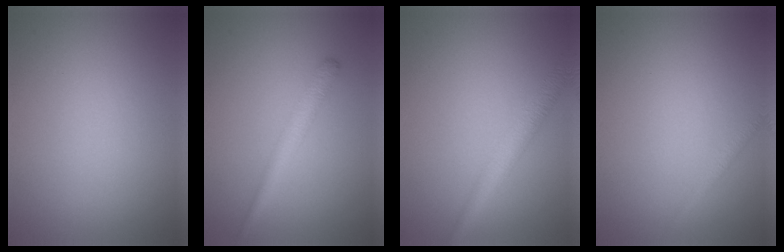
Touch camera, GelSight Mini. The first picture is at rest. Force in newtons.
{"total": 2.3, "press": 2.3, "slide": 0.0}
{"total": 3.4, "press": 3.4, "slide": 0.1}
{"total": 1.2, "press": 1.2, "slide": 0.0}